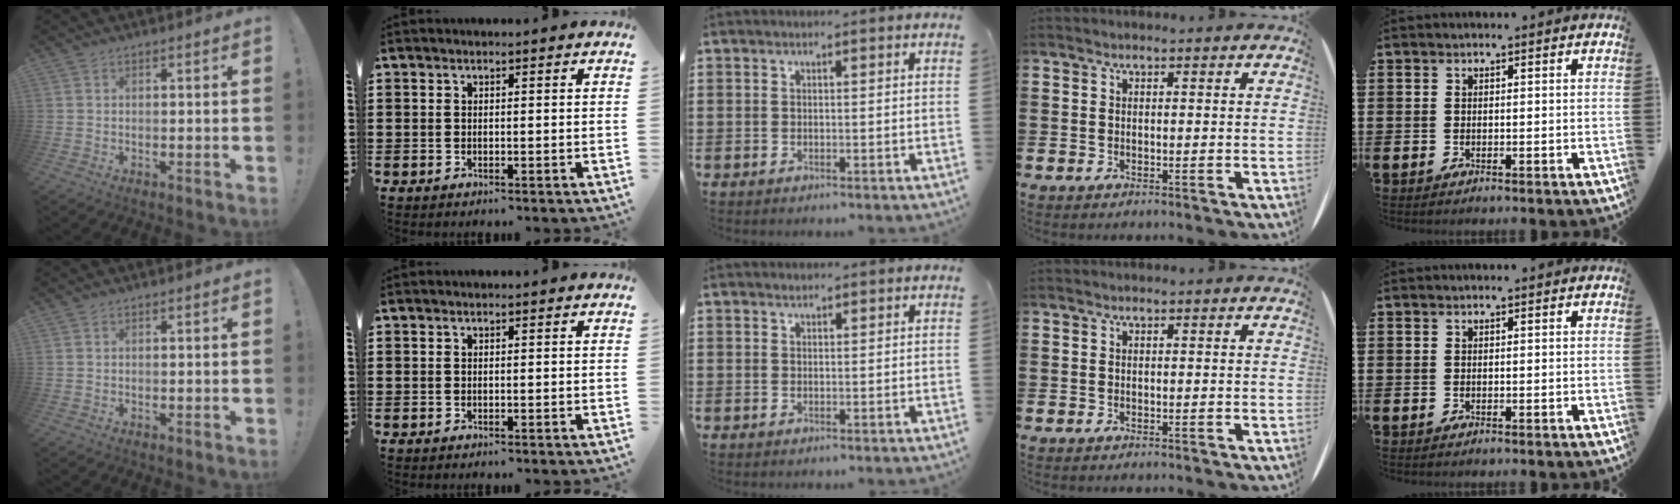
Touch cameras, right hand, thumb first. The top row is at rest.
{"middle": {"total": 0.6, "force": [0.5, 0.2, -0.1], "torque": [0.000, -0.001, 0.010]}}